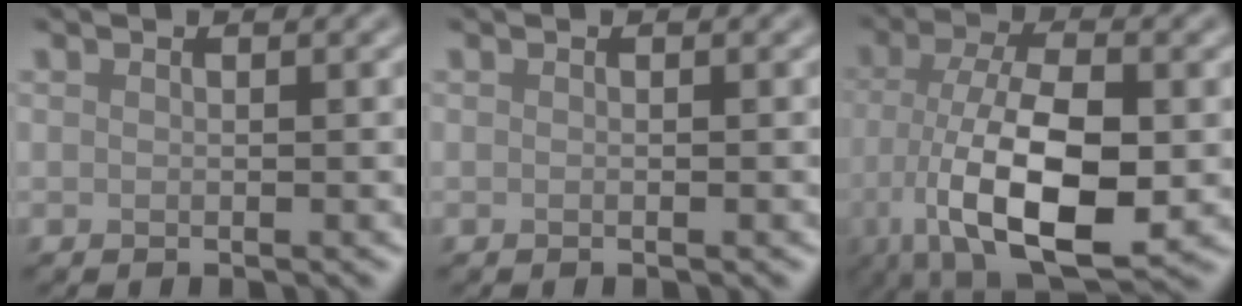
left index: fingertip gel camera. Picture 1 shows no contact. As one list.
[{"total": 0.0}, {"total": 12.5, "force": [-3.1, 5.3, 10.9], "torque": [-0.201, -0.009, -0.055]}]